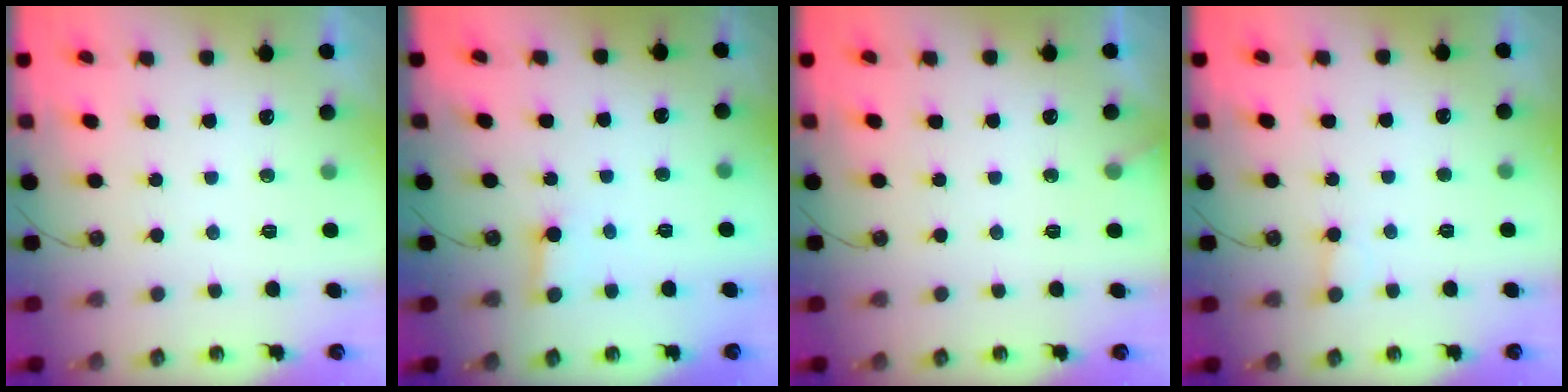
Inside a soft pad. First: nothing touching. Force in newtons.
{"total": 2.7, "press": 2.7, "slide": 0.1}
{"total": 3.4, "press": 3.4, "slide": 0.2}
{"total": 3.1, "press": 3.1, "slide": 0.1}